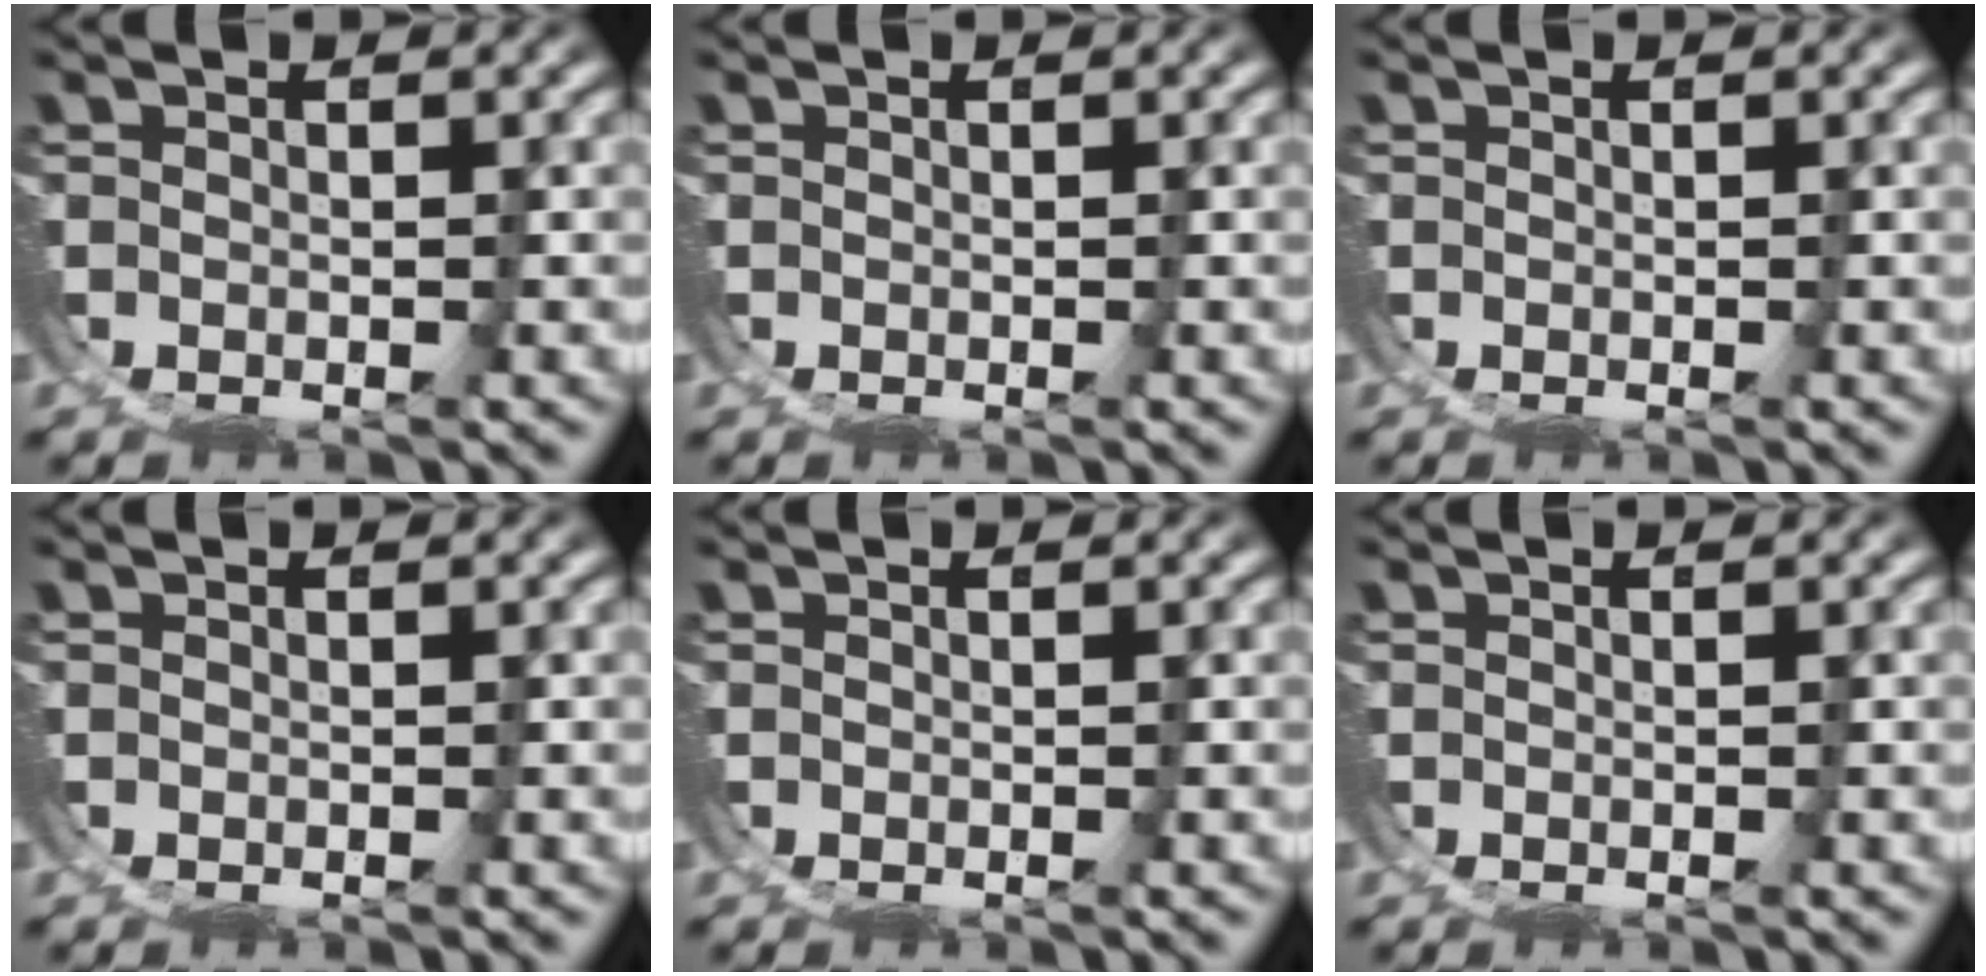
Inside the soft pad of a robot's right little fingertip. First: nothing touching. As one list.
[{"total": 0.0}, {"total": 0.0}, {"total": 0.0}, {"total": 0.0}, {"total": 0.0}]